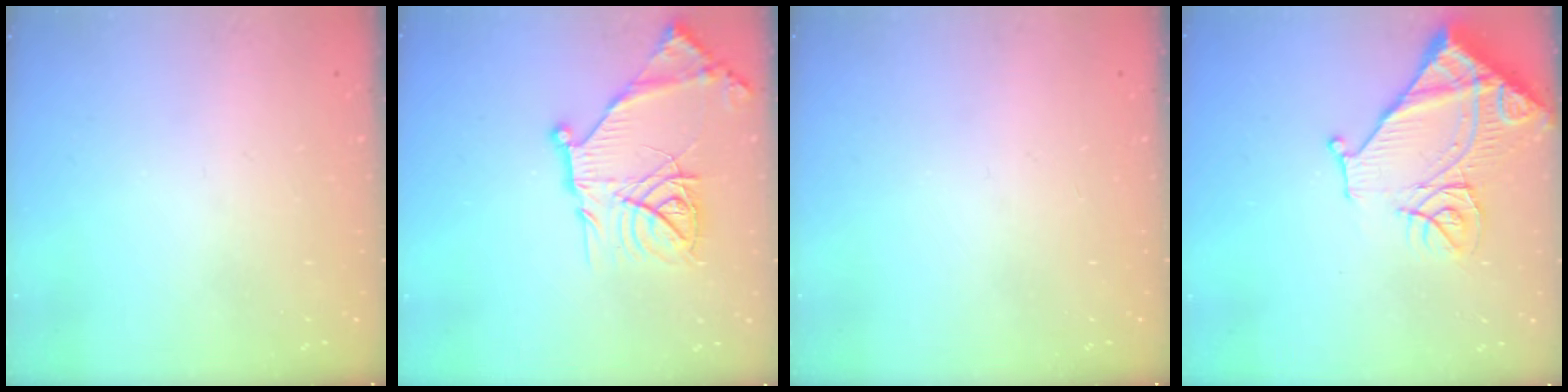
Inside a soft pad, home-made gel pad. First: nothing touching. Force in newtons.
{"total": 20.2, "press": 20.1, "slide": 1.9}
{"total": 0.0}
{"total": 16.3, "press": 16.2, "slide": 1.9}